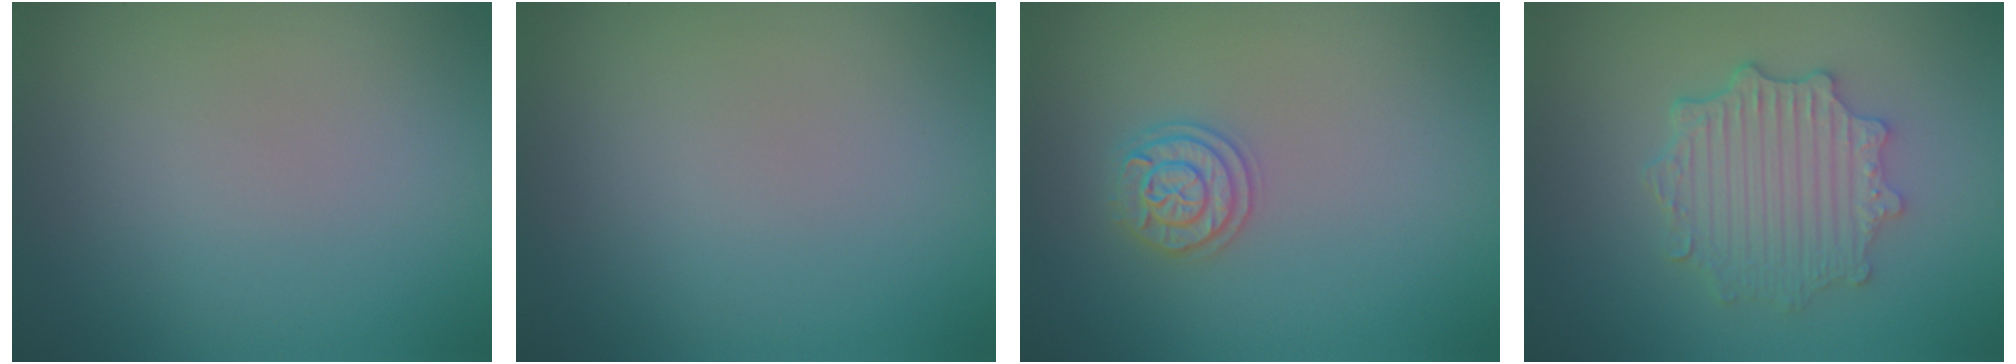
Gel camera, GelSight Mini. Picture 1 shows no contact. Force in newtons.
{"total": 0.0}
{"total": 2.1, "press": 2.1, "slide": 0.3}
{"total": 4.6, "press": 3.8, "slide": 2.7}